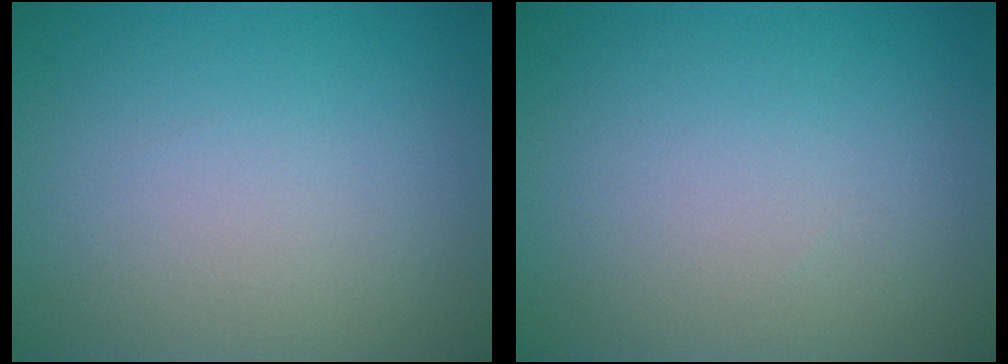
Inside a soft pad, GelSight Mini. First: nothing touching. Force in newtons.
{"total": 0.0}